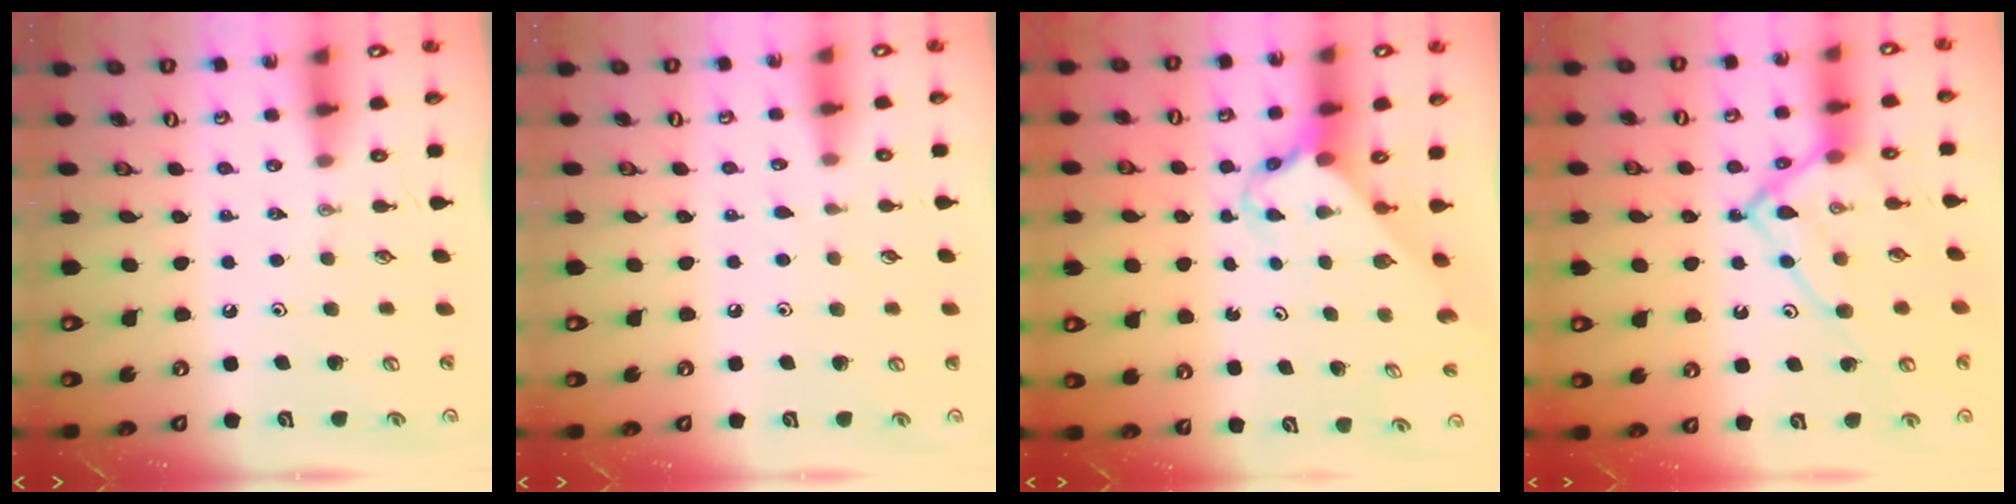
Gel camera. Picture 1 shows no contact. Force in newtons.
{"total": 2.2, "press": 2.2, "slide": 0.3}
{"total": 2.6, "press": 2.6, "slide": 0.2}
{"total": 15.3, "press": 15.2, "slide": 0.9}